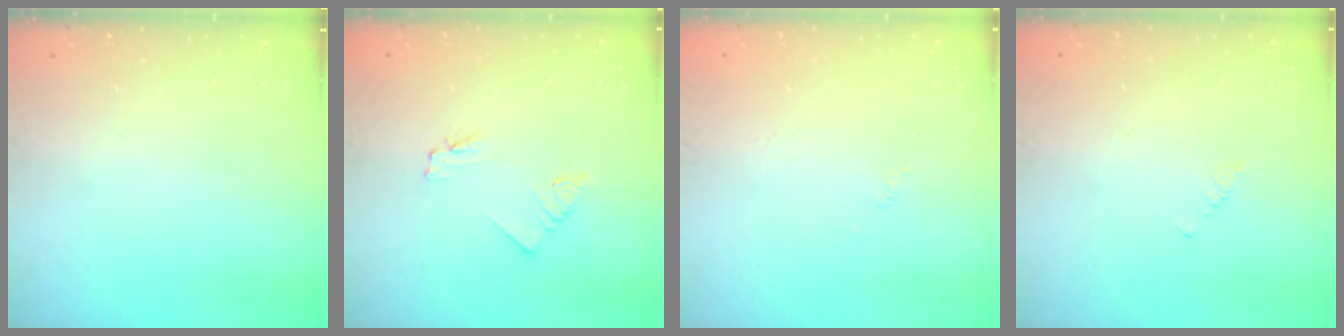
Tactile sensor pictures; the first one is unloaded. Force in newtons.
{"total": 1.8, "press": 1.7, "slide": 0.2}
{"total": 1.7, "press": 1.6, "slide": 0.4}
{"total": 0.7, "press": 0.6, "slide": 0.2}